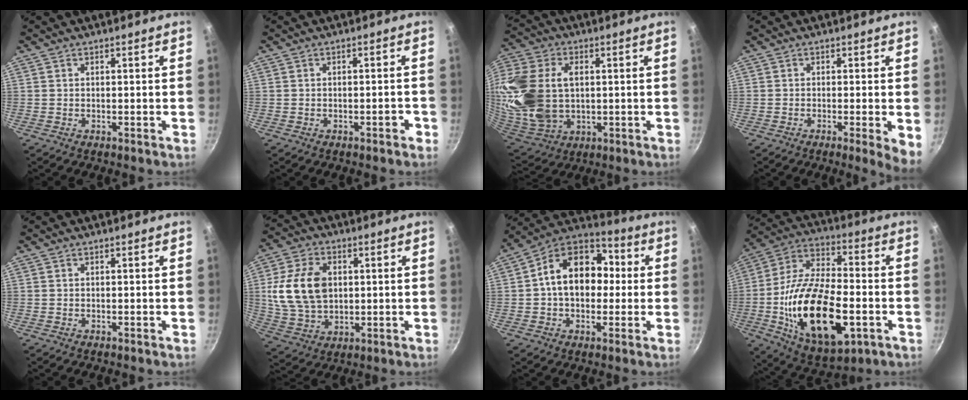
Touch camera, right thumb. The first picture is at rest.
{"total": 1.7, "force": [-1.0, 0.7, 1.2], "torque": [-0.011, 0.015, -0.008]}
{"total": 23.5, "force": [2.6, 16.2, 16.8], "torque": [-0.373, 0.002, 0.058]}
{"total": 4.5, "force": [-1.0, 0.5, 4.4], "torque": [-0.050, -0.004, -0.013]}
{"total": 0.0}
{"total": 14.6, "force": [2.0, 10.2, 10.2], "torque": [-0.180, -0.001, 0.045]}
{"total": 16.6, "force": [1.0, 12.0, 11.3], "torque": [-0.139, 0.040, -0.003]}
{"total": 24.3, "force": [-6.0, 12.8, 19.8], "torque": [-0.331, 0.020, -0.089]}